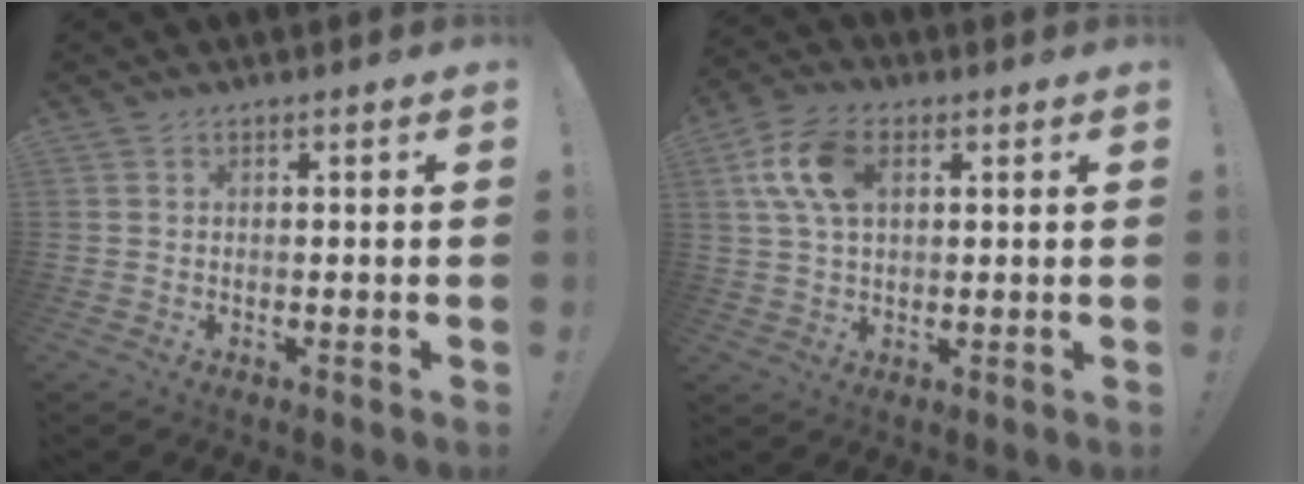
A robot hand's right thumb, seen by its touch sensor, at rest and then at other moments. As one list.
[{"total": 12.5, "force": [3.6, 7.6, 9.2], "torque": [-0.182, 0.009, 0.070]}]